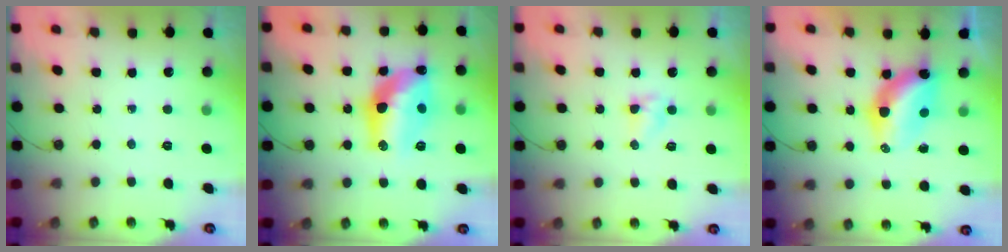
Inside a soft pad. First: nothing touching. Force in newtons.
{"total": 15.0, "press": 14.9, "slide": 0.8}
{"total": 2.8, "press": 2.8, "slide": 0.2}
{"total": 9.6, "press": 9.5, "slide": 0.9}